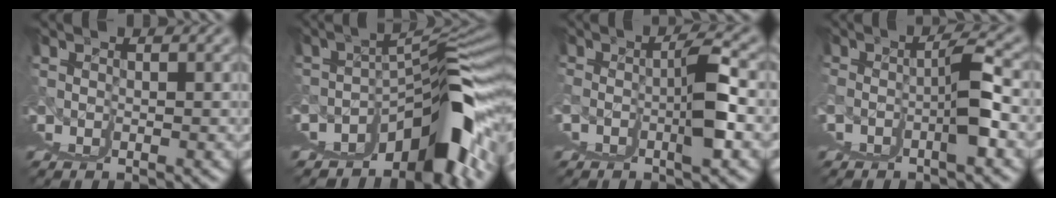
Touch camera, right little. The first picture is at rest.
{"total": 11.1, "force": [-0.8, 1.7, 10.9], "torque": [-0.110, 0.031, -0.003]}
{"total": 2.7, "force": [0.0, -0.6, 2.6], "torque": [-0.062, 0.002, 0.007]}
{"total": 2.2, "force": [-0.1, -0.9, 2.0], "torque": [-0.054, 0.006, 0.001]}